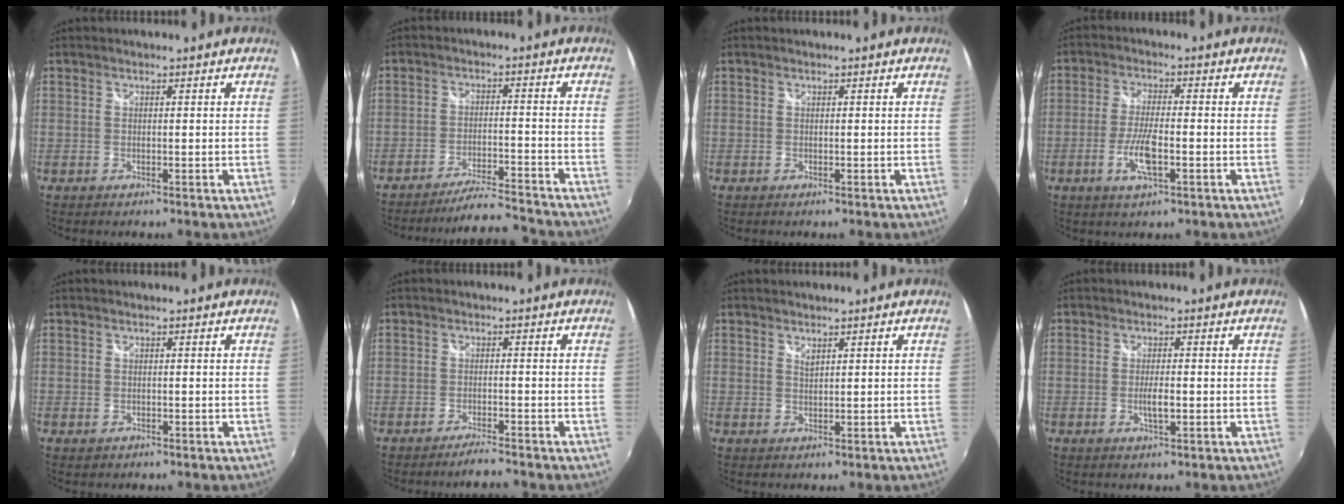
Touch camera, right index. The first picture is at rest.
{"total": 11.6, "force": [-11.1, -0.1, 3.1], "torque": [-0.073, 0.002, -0.166]}
{"total": 0.0}
{"total": 6.6, "force": [-2.4, 1.4, 6.0], "torque": [-0.128, -0.006, -0.048]}
{"total": 1.0, "force": [-0.5, 0.8, 0.3], "torque": [-0.004, -0.005, -0.009]}
{"total": 2.9, "force": [-2.7, -0.1, 1.0], "torque": [-0.031, -0.009, -0.052]}
{"total": 1.1, "force": [1.0, 0.3, 0.5], "torque": [-0.006, 0.000, 0.017]}
{"total": 2.8, "force": [-0.6, 0.6, 2.7], "torque": [-0.051, -0.005, -0.010]}